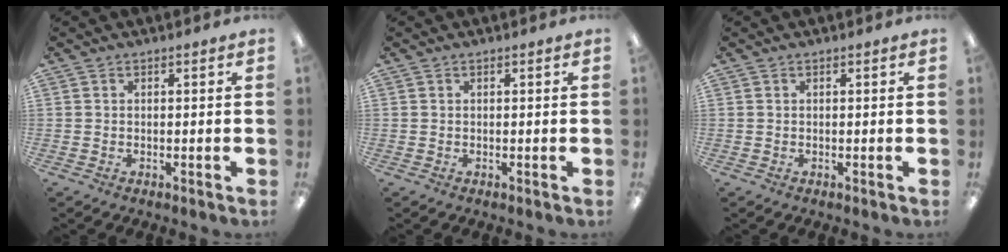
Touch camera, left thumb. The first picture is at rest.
{"total": 0.0}
{"total": 0.0}